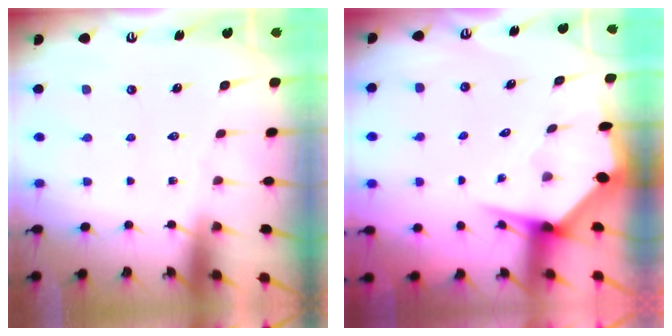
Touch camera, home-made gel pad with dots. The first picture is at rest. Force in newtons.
{"total": 3.4, "press": 3.4, "slide": 0.5}